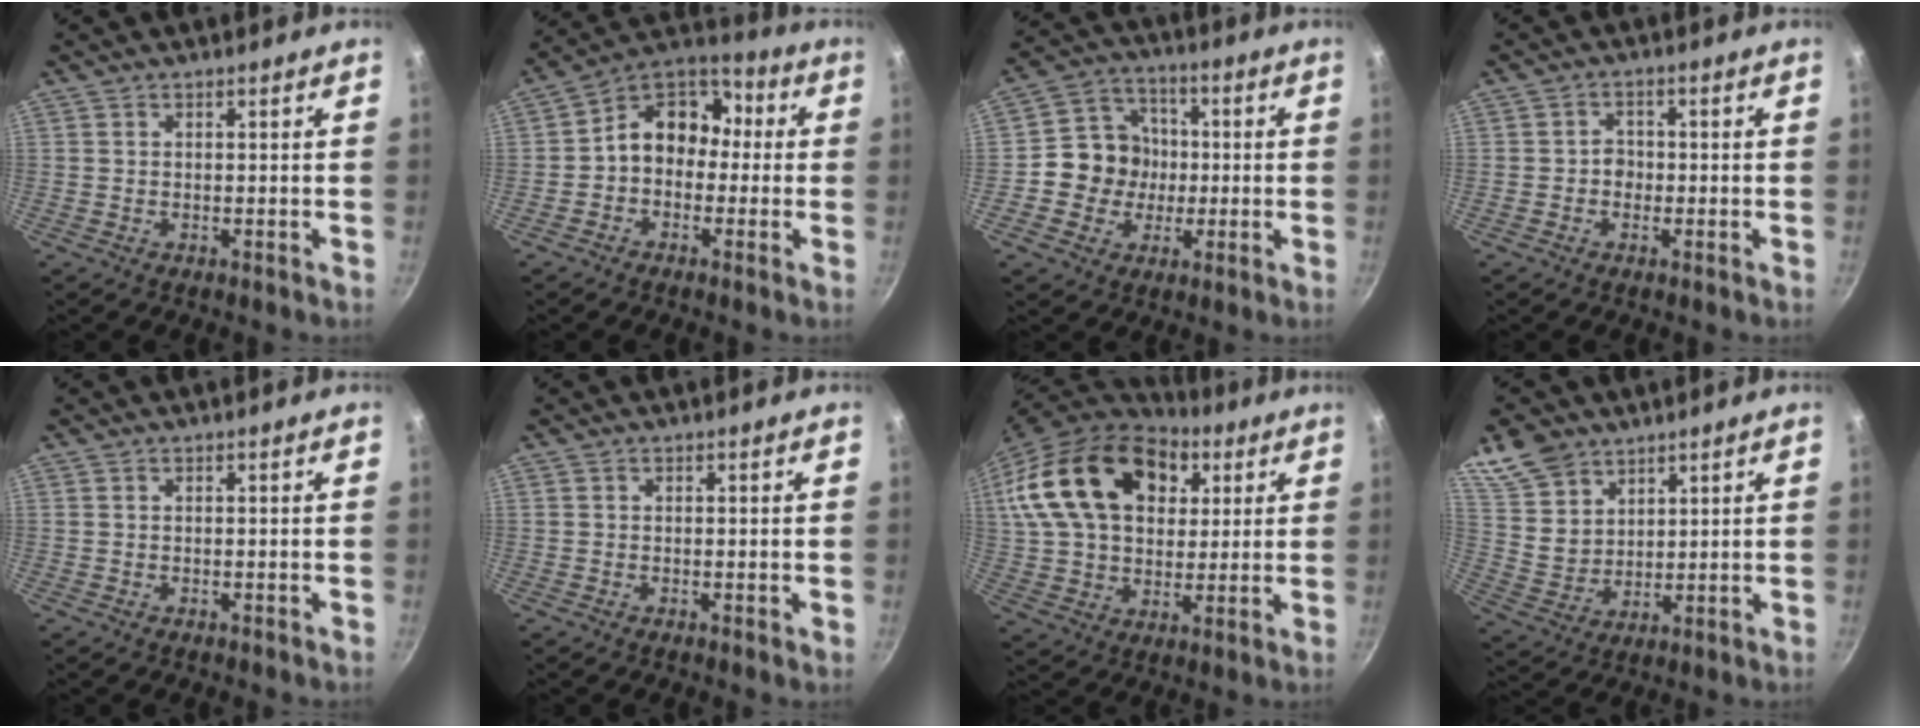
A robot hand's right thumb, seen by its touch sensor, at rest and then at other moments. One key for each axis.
{"total": 11.7, "fx": -0.6, "fy": 9.4, "fz": 7.0, "tx": -0.070, "ty": 0.050, "tz": -0.035}
{"total": 10.8, "fx": -1.0, "fy": 9.9, "fz": 4.2, "tx": -0.034, "ty": 0.026, "tz": -0.032}
{"total": 2.6, "fx": -0.6, "fy": 2.3, "fz": 1.1, "tx": 0.002, "ty": 0.011, "tz": -0.013}
{"total": 0.0}
{"total": 0.5, "fx": 0.0, "fy": 0.1, "fz": 0.5, "tx": -0.007, "ty": -0.001, "tz": -0.002}
{"total": 25.7, "fx": 8.8, "fy": 17.1, "fz": 17.0, "tx": -0.289, "ty": 0.006, "tz": 0.151}
{"total": 10.2, "fx": 6.9, "fy": 6.7, "fz": 3.6, "tx": -0.043, "ty": -0.023, "tz": 0.146}